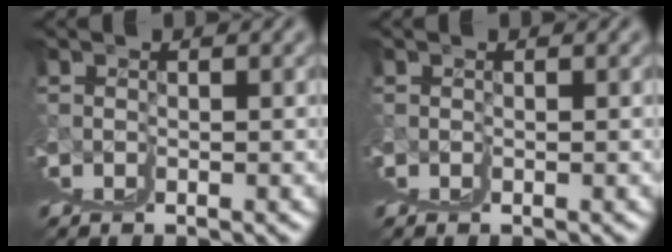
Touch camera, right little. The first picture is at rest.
{"total": 0.0}